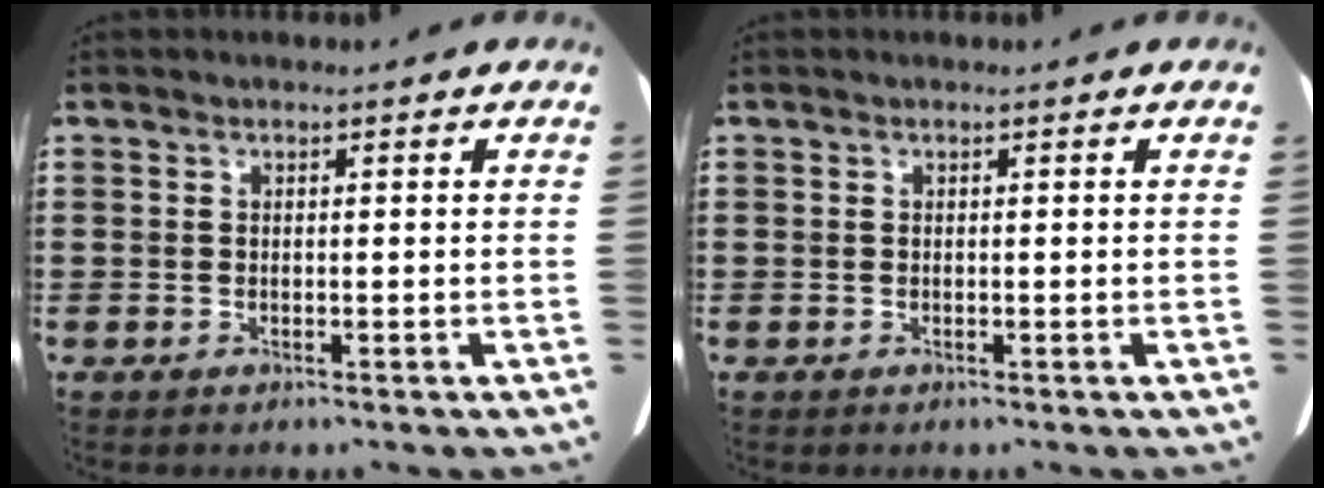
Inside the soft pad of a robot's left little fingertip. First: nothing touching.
{"total": 0.0}